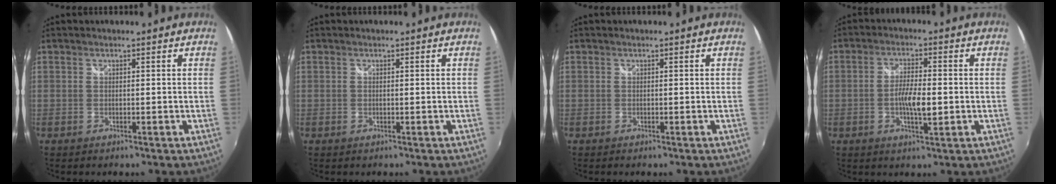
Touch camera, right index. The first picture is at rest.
{"total": 0.0}
{"total": 0.0}
{"total": 5.8, "force": [-1.1, 1.6, 5.5], "torque": [-0.103, -0.001, -0.017]}